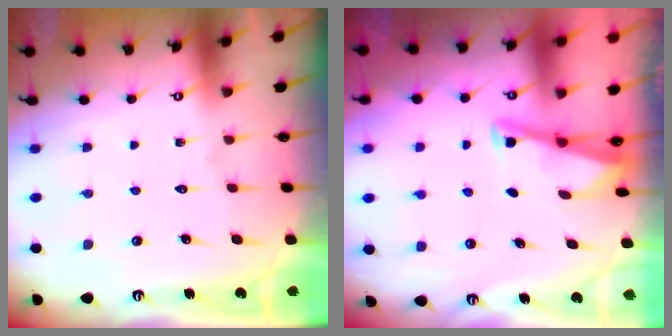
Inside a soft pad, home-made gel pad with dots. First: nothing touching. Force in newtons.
{"total": 2.8, "press": 2.8, "slide": 0.3}